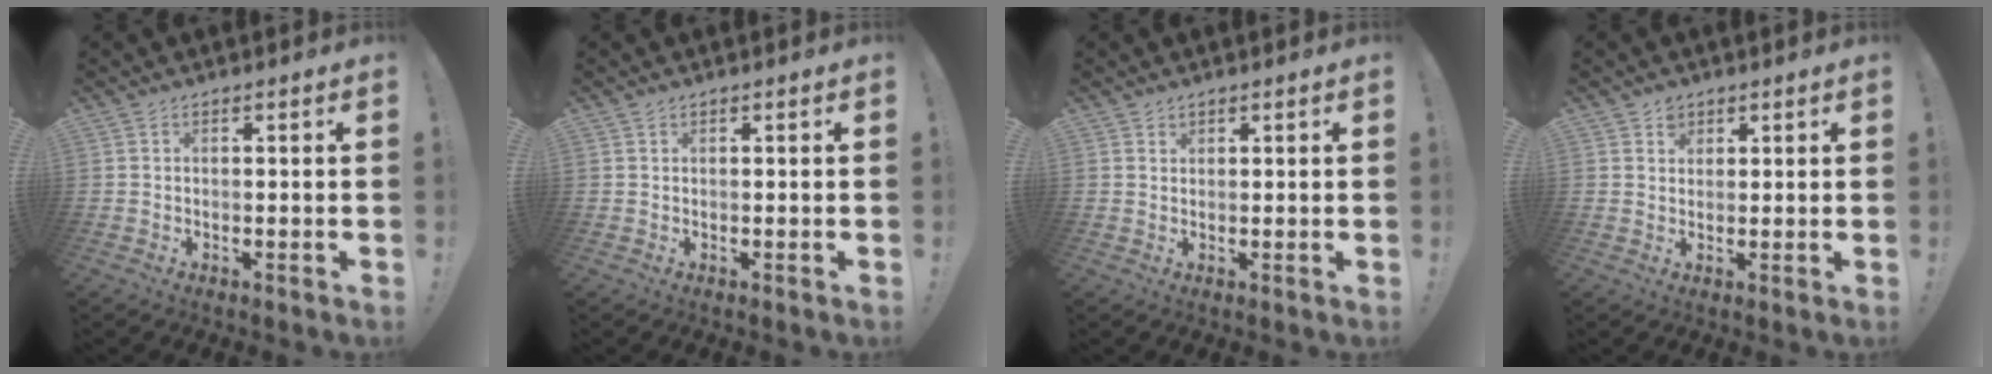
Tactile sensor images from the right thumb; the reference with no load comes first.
{"total": 0.5, "force": [0.4, 0.3, 0.2], "torque": [0.002, -0.003, 0.006]}
{"total": 0.9, "force": [0.8, 0.4, 0.0], "torque": [0.001, -0.004, 0.016]}
{"total": 2.9, "force": [1.6, 2.3, 0.5], "torque": [-0.004, -0.004, 0.028]}